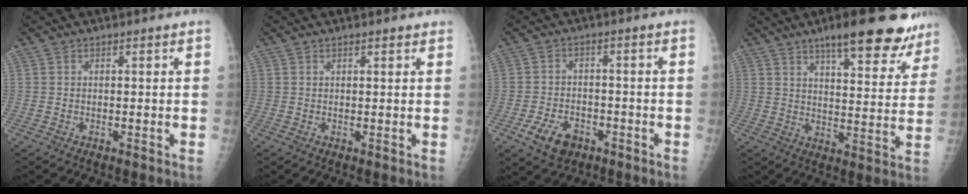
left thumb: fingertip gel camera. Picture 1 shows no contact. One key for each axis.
{"total": 1.4, "fx": 1.0, "fy": 0.2, "fz": 0.9, "tx": -0.010, "ty": -0.001, "tz": 0.013}
{"total": 6.8, "fx": -3.6, "fy": 4.4, "fz": 3.7, "tx": -0.056, "ty": 0.020, "tz": -0.057}
{"total": 18.4, "fx": 13.2, "fy": 5.1, "fz": 11.8, "tx": -0.117, "ty": -0.054, "tz": 0.176}